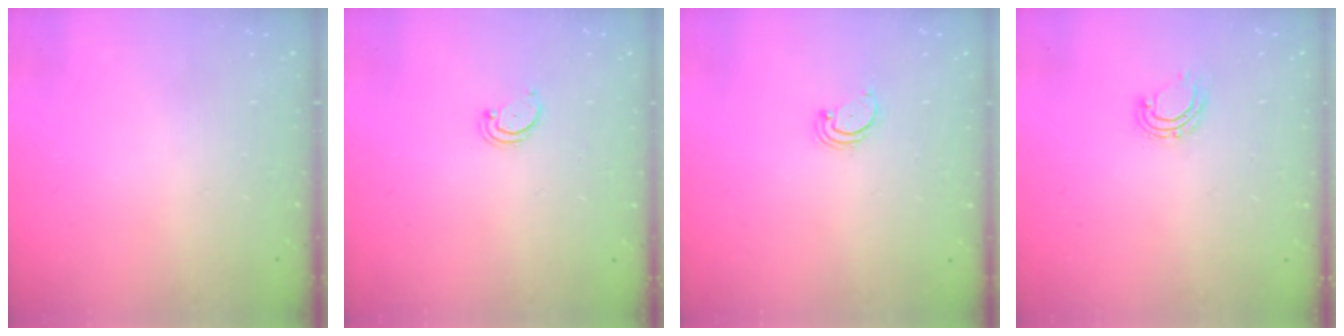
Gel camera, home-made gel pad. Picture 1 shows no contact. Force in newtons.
{"total": 2.0, "press": 2.0, "slide": 0.2}
{"total": 2.2, "press": 2.2, "slide": 0.2}
{"total": 4.9, "press": 4.8, "slide": 0.7}